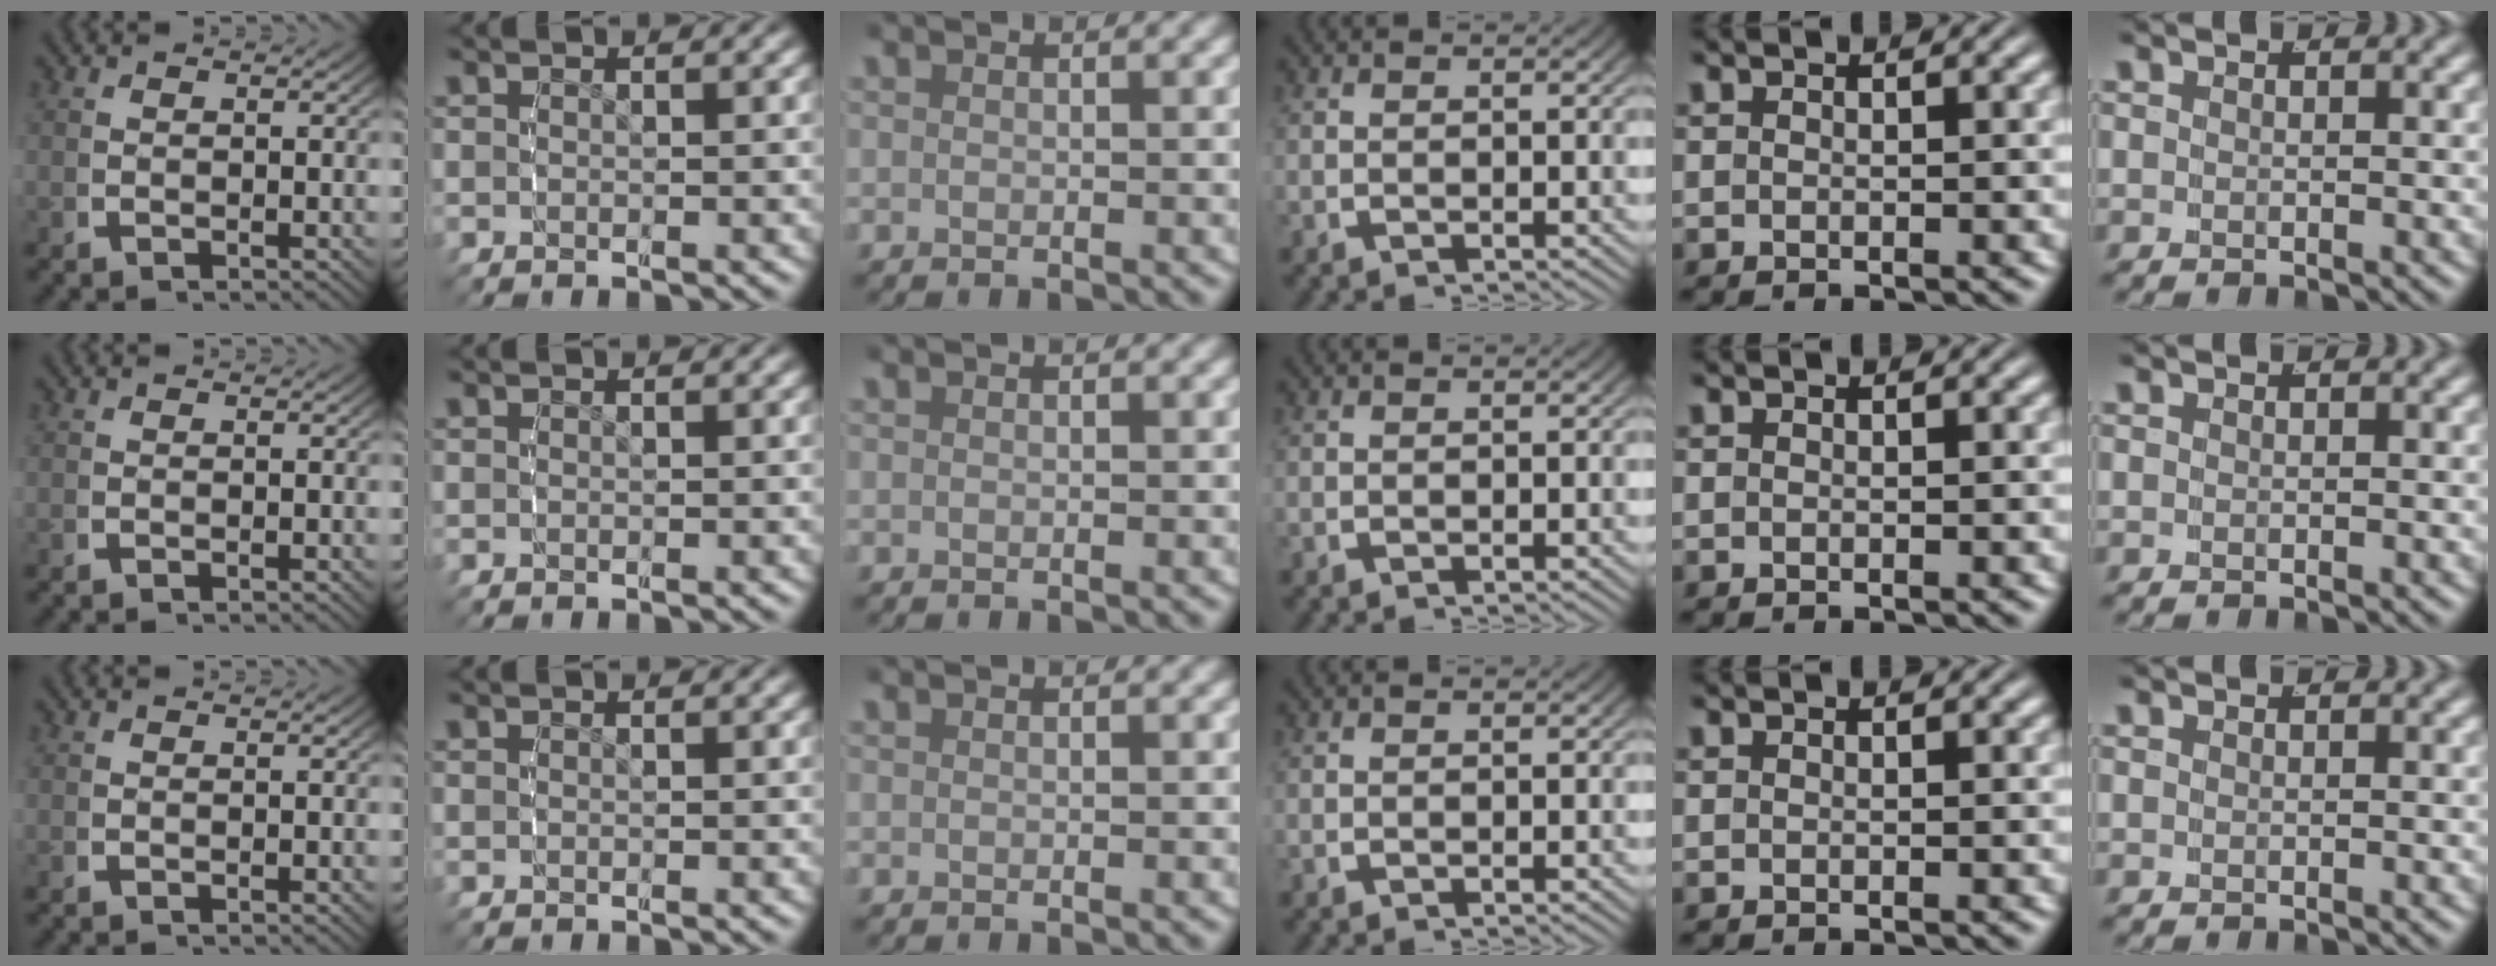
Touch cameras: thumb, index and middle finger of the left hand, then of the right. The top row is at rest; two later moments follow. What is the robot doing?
{"motion": "reach", "object": "paper"}